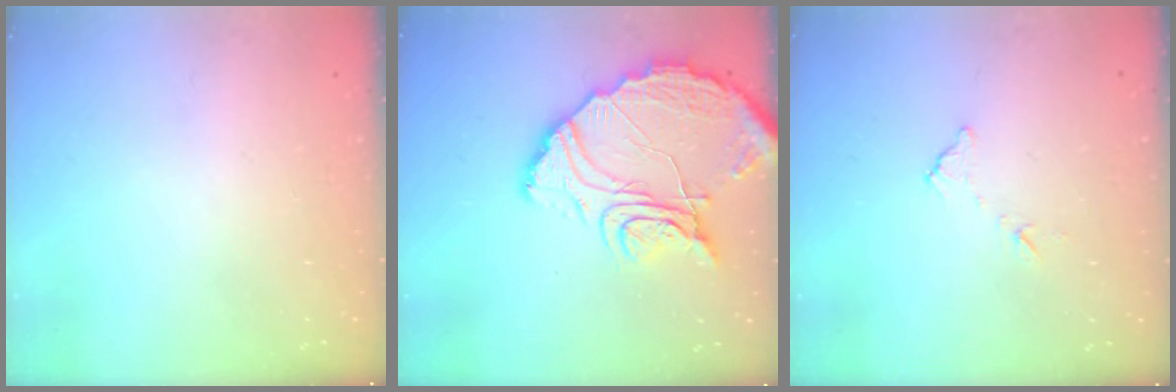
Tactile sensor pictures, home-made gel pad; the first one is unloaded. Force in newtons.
{"total": 18.0, "press": 17.9, "slide": 1.6}
{"total": 6.3, "press": 6.3, "slide": 0.4}